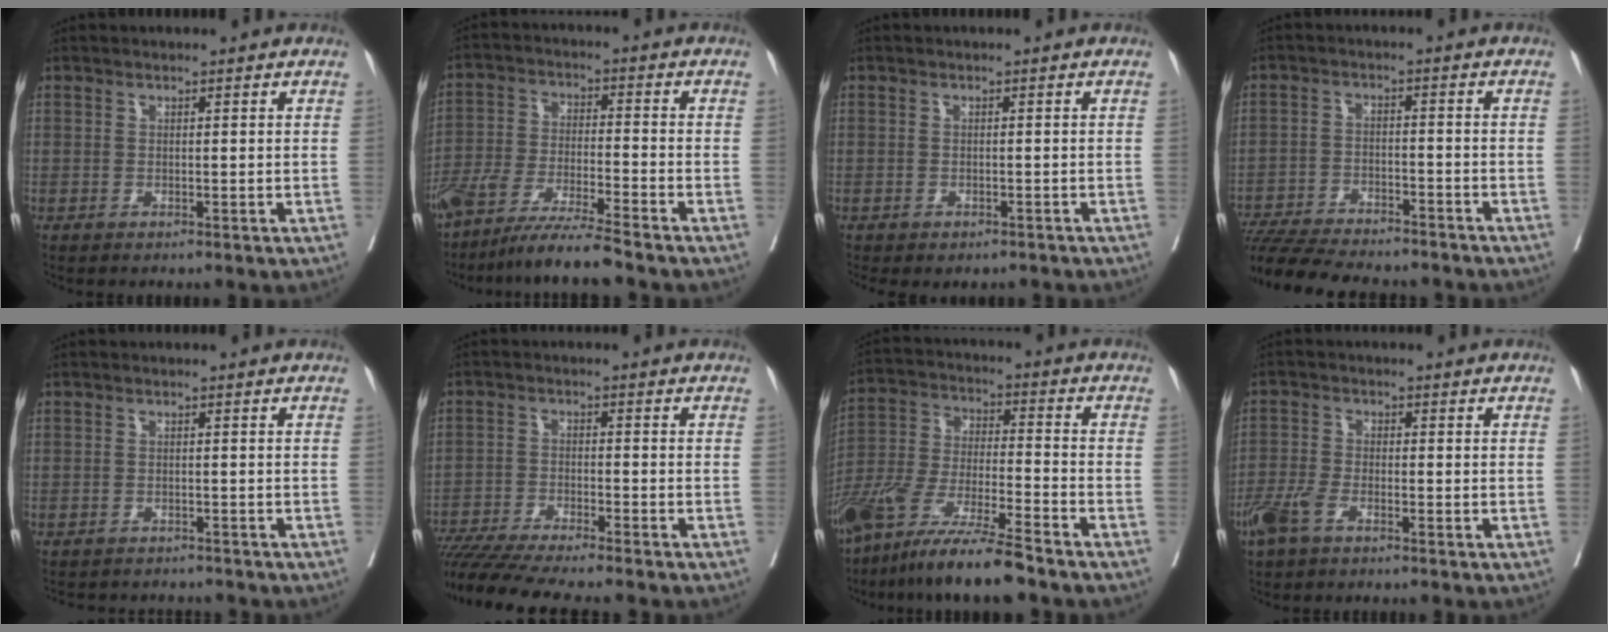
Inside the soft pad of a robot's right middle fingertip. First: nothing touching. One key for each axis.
{"total": 10.0, "fx": -8.4, "fy": -0.6, "fz": 5.3, "tx": -0.091, "ty": -0.025, "tz": -0.154}
{"total": 4.0, "fx": -3.2, "fy": 2.1, "fz": 1.1, "tx": -0.007, "ty": 0.007, "tz": -0.041}
{"total": 17.1, "fx": -15.4, "fy": 2.8, "fz": 6.9, "tx": -0.143, "ty": -0.021, "tz": -0.228}
{"total": 7.3, "fx": -7.0, "fy": 1.7, "fz": 1.4, "tx": -0.015, "ty": 0.002, "tz": -0.087}
{"total": 15.9, "fx": -13.9, "fy": 0.2, "fz": 7.5, "tx": -0.129, "ty": -0.028, "tz": -0.224}
{"total": 15.0, "fx": -11.6, "fy": 0.8, "fz": 9.5, "tx": -0.196, "ty": -0.033, "tz": -0.216}
{"total": 4.4, "fx": -2.9, "fy": 1.6, "fz": 2.8, "tx": -0.070, "ty": -0.002, "tz": -0.059}